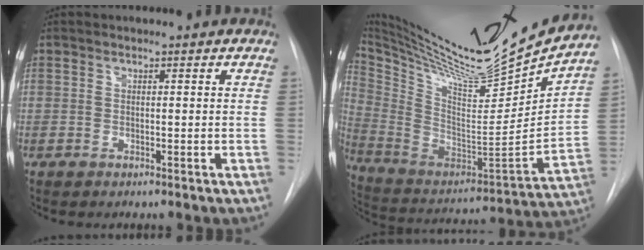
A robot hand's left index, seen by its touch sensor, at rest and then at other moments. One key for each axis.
{"total": 28.0, "fx": 24.5, "fy": 2.1, "fz": 13.4, "tx": -0.246, "ty": -0.067, "tz": 0.385}